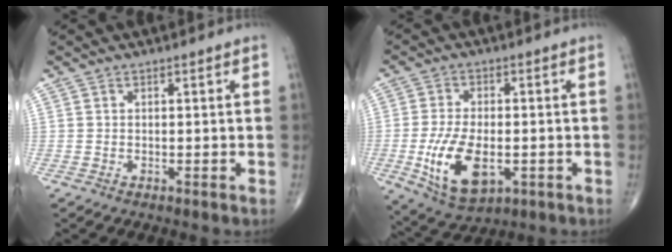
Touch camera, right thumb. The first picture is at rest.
{"total": 12.8, "force": [-3.0, 6.8, 10.4], "torque": [-0.191, -0.006, -0.040]}